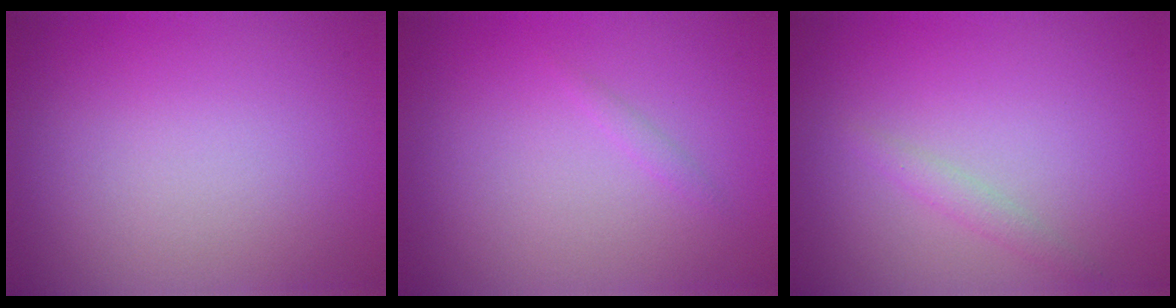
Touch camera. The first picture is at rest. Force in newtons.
{"total": 0.5, "press": 0.5, "slide": 0.0}
{"total": 1.2, "press": 1.2, "slide": 0.0}